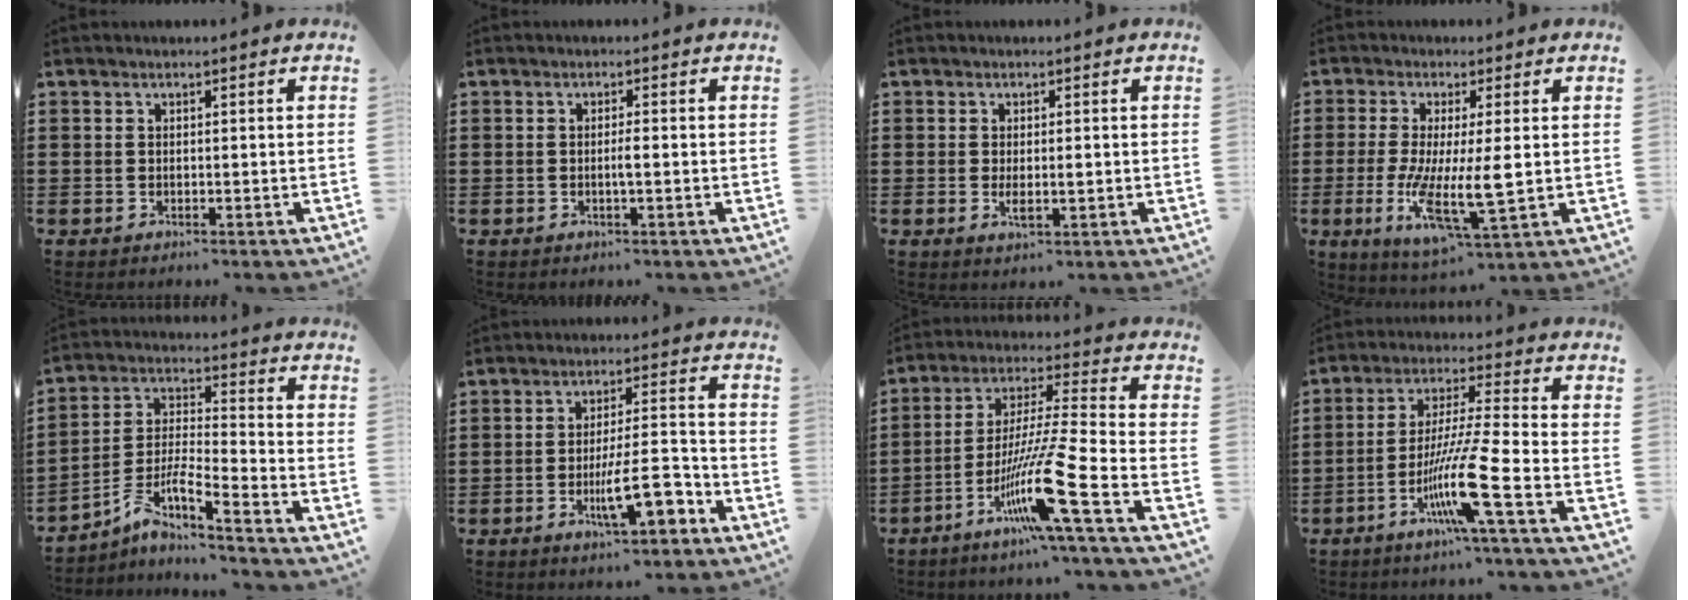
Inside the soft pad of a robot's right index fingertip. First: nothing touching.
{"total": 1.4, "force": [-0.3, 0.0, 1.3], "torque": [-0.027, -0.002, -0.007]}
{"total": 2.3, "force": [-0.2, 0.7, 2.2], "torque": [-0.041, -0.002, -0.003]}
{"total": 8.9, "force": [-1.0, 2.0, 8.6], "torque": [-0.180, -0.019, -0.016]}
{"total": 6.5, "force": [-5.6, 0.1, 3.4], "torque": [-0.090, -0.023, -0.119]}
{"total": 10.3, "force": [-4.2, 2.8, 8.9], "torque": [-0.161, 0.001, -0.071]}
{"total": 14.7, "force": [-7.5, 0.3, 12.7], "torque": [-0.252, -0.009, -0.140]}
{"total": 11.8, "force": [-5.2, 0.1, 10.6], "torque": [-0.223, -0.013, -0.105]}